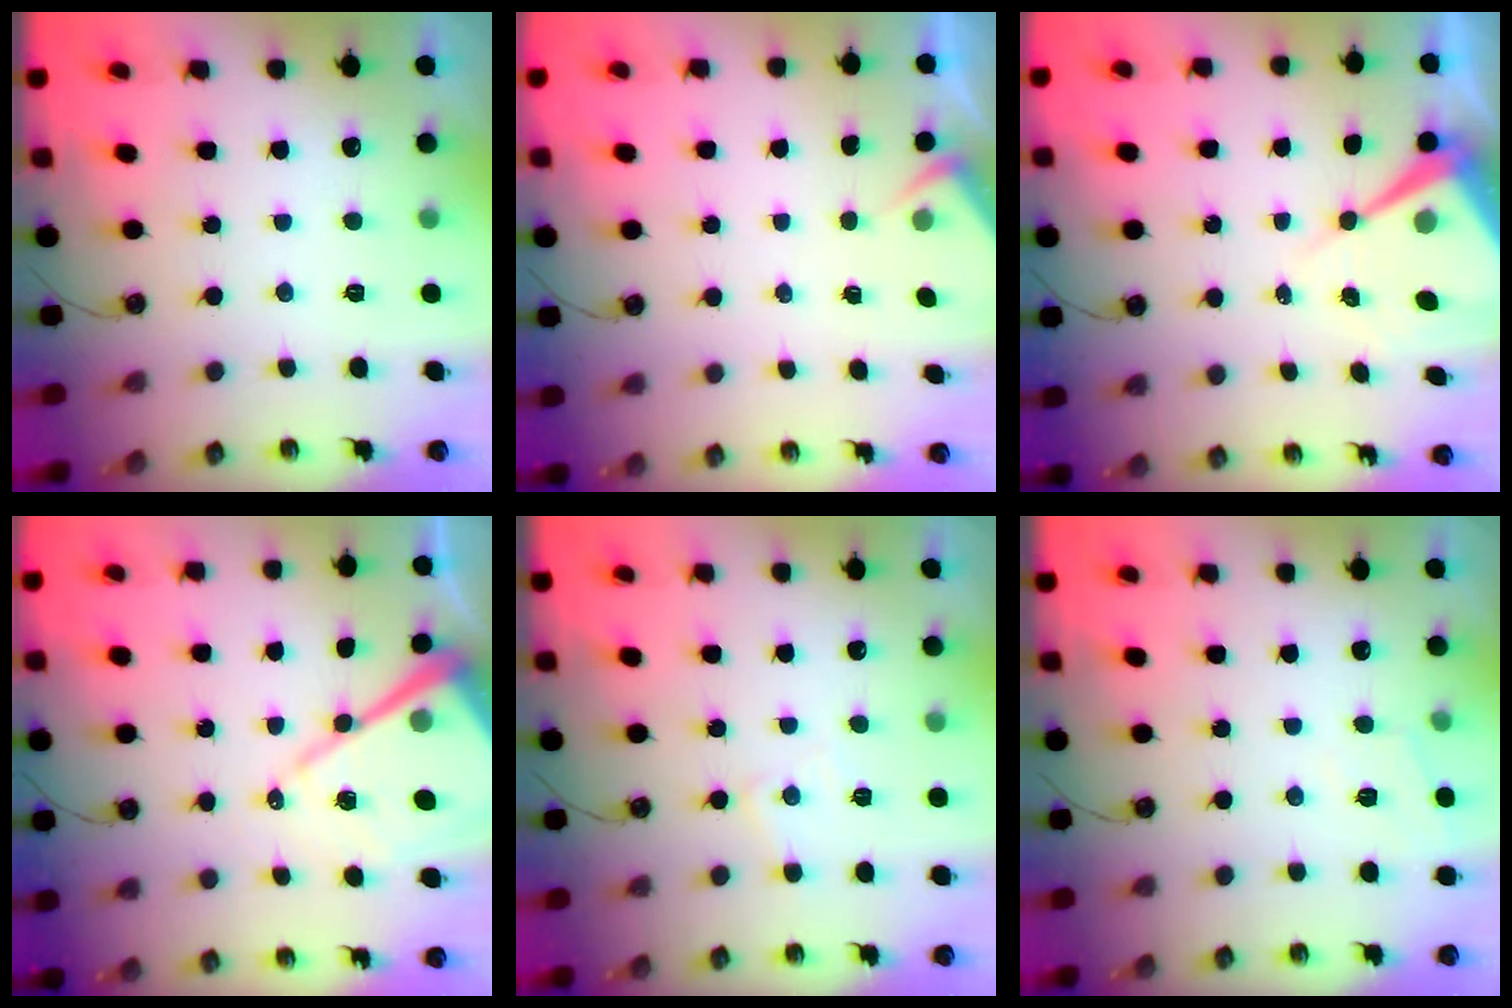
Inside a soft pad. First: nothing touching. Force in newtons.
{"total": 2.8, "press": 2.7, "slide": 0.4}
{"total": 9.9, "press": 9.8, "slide": 1.0}
{"total": 18.2, "press": 18.1, "slide": 1.9}
{"total": 4.8, "press": 4.8, "slide": 0.7}
{"total": 4.9, "press": 4.8, "slide": 0.8}